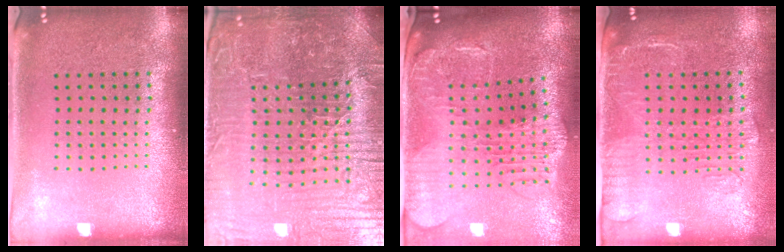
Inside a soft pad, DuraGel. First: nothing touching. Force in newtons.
{"total": 6.3, "press": 5.9, "slide": 2.3}
{"total": 2.5, "press": 2.2, "slide": 1.2}
{"total": 1.8, "press": 1.5, "slide": 0.9}